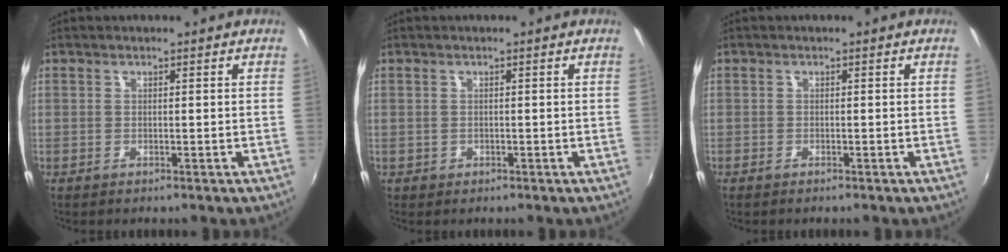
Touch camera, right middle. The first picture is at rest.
{"total": 0.8, "force": [-0.4, 0.7, 0.2], "torque": [-0.003, -0.003, -0.004]}
{"total": 1.1, "force": [-0.9, 0.2, 0.5], "torque": [-0.012, -0.004, -0.018]}